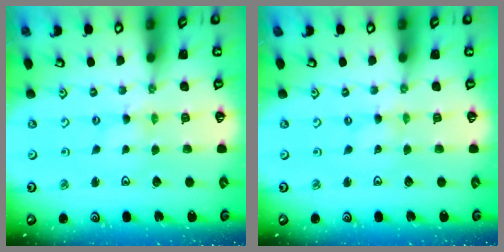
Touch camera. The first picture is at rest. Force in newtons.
{"total": 0.0}